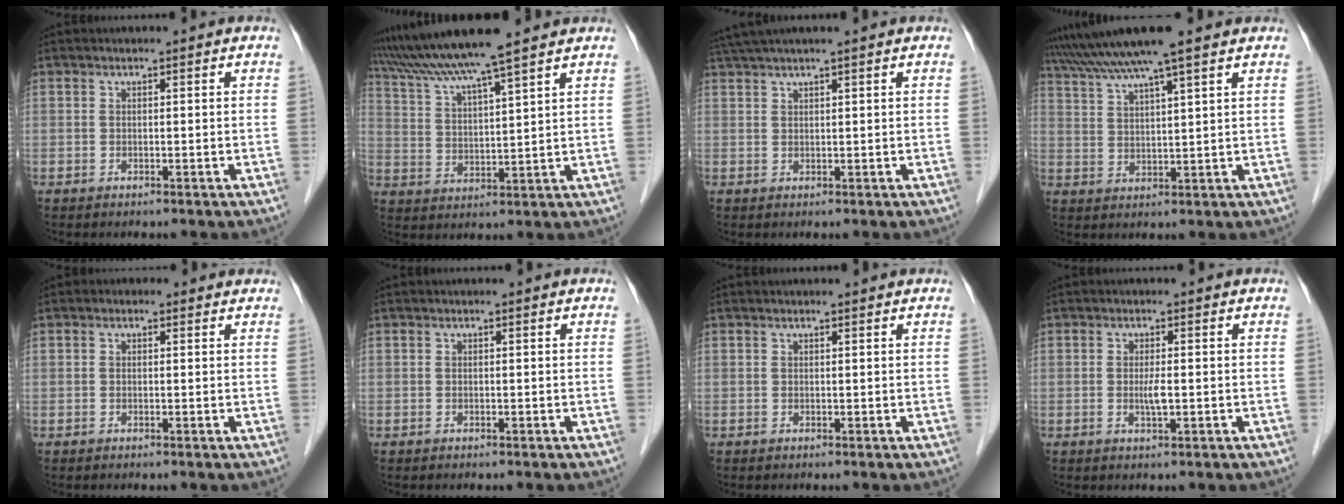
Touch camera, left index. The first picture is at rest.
{"total": 11.9, "force": [10.1, -1.3, 6.2], "torque": [-0.116, 0.021, 0.177]}
{"total": 4.8, "force": [3.9, -0.8, 2.7], "torque": [-0.047, 0.033, 0.074]}
{"total": 10.0, "force": [8.3, -1.1, 5.4], "torque": [-0.103, 0.029, 0.138]}
{"total": 0.9, "force": [0.4, 0.7, 0.3], "torque": [-0.006, 0.004, -0.001]}
{"total": 0.0}
{"total": 0.9, "force": [0.9, 0.0, 0.2], "torque": [-0.007, 0.007, 0.012]}
{"total": 2.0, "force": [-0.3, 0.2, 2.0], "torque": [-0.041, -0.003, -0.003]}